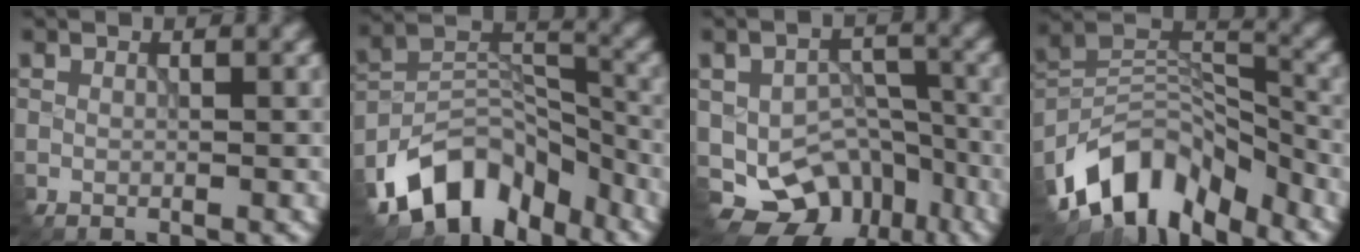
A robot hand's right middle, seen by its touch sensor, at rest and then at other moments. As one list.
[{"total": 9.3, "force": [-6.8, 5.3, 3.4], "torque": [-0.058, 0.004, -0.130]}, {"total": 6.7, "force": [-3.5, 5.0, 2.5], "torque": [-0.034, -0.018, -0.039]}, {"total": 10.5, "force": [-7.9, 4.9, 4.9], "torque": [-0.094, 0.010, -0.151]}]